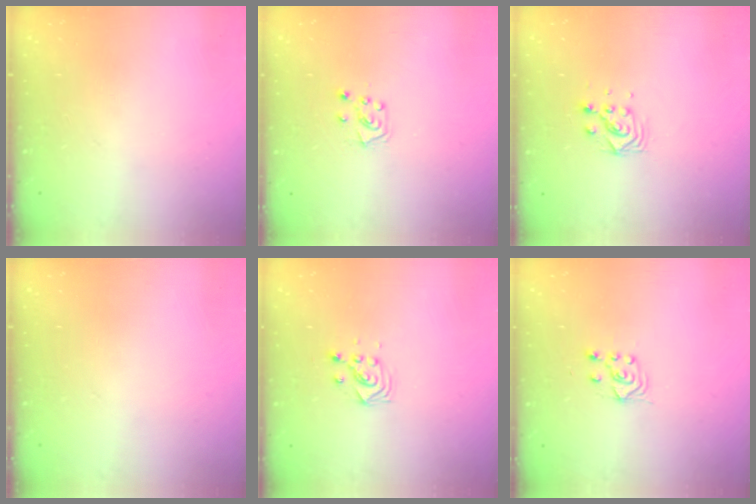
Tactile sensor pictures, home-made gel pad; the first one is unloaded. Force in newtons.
{"total": 5.4, "press": 5.4, "slide": 0.6}
{"total": 4.6, "press": 4.6, "slide": 0.2}
{"total": 0.0}
{"total": 2.9, "press": 2.9, "slide": 0.4}
{"total": 3.7, "press": 3.6, "slide": 1.0}